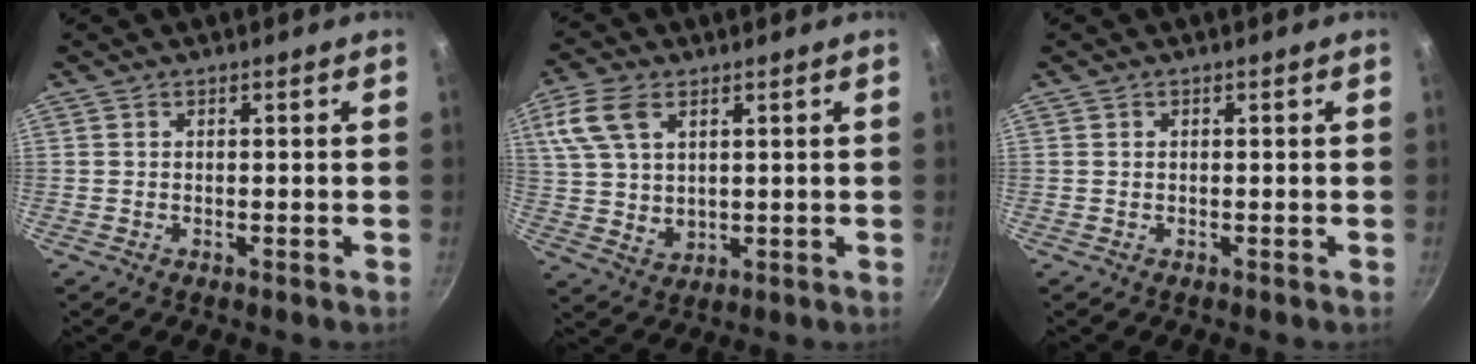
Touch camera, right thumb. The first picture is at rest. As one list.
[{"total": 10.5, "force": [4.2, 6.4, 7.1], "torque": [-0.135, -0.005, 0.085]}, {"total": 0.0}]